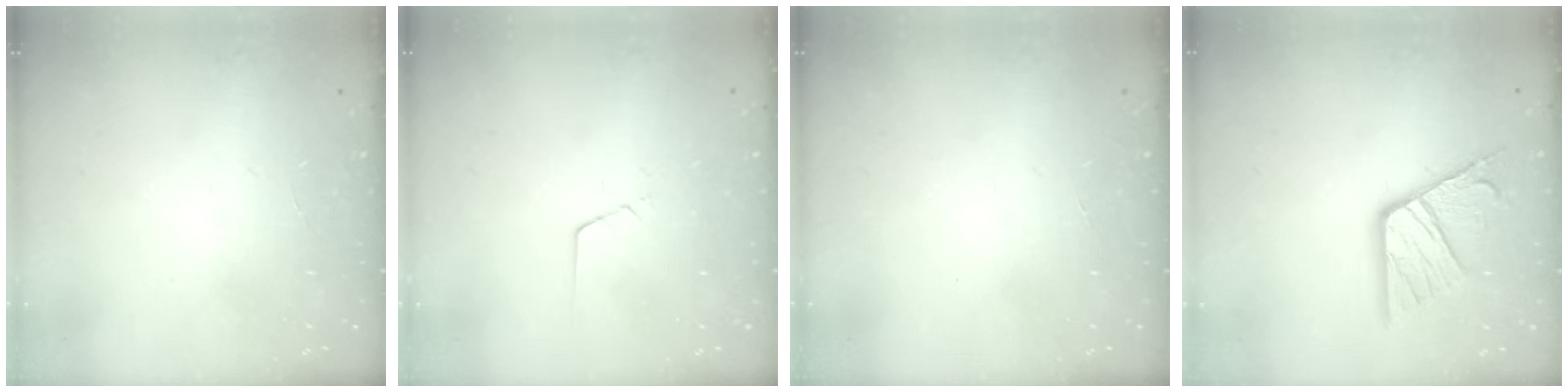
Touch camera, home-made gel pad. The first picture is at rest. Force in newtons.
{"total": 0.6, "press": 0.5, "slide": 0.2}
{"total": 0.0}
{"total": 14.6, "press": 14.6, "slide": 1.4}